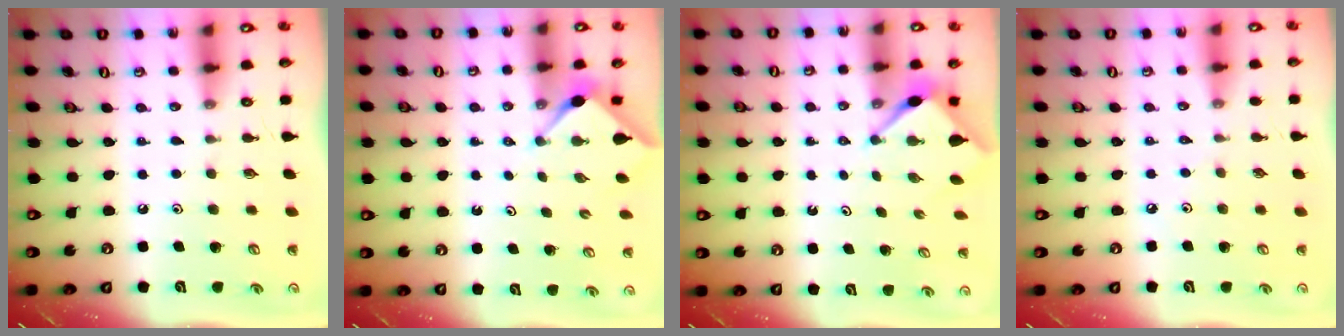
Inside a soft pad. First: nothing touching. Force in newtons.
{"total": 3.0, "press": 2.9, "slide": 0.5}
{"total": 2.9, "press": 2.9, "slide": 0.3}
{"total": 1.9, "press": 1.8, "slide": 0.4}